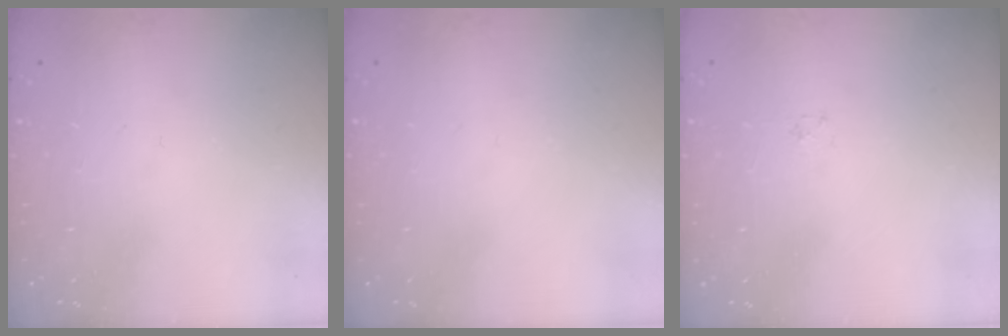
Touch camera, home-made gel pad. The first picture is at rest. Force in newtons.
{"total": 0.0}
{"total": 0.8, "press": 0.8, "slide": 0.2}